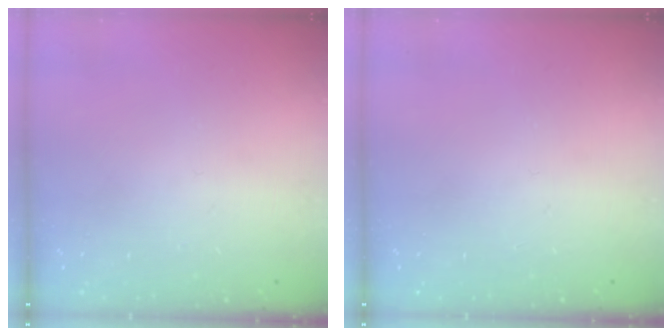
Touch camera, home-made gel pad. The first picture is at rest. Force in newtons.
{"total": 0.0}